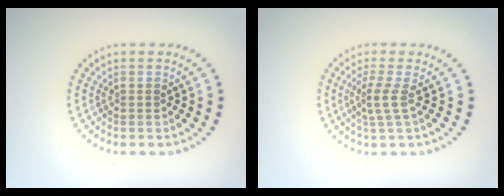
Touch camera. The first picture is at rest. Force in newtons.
{"total": 2.2, "press": 1.5, "slide": 1.6}